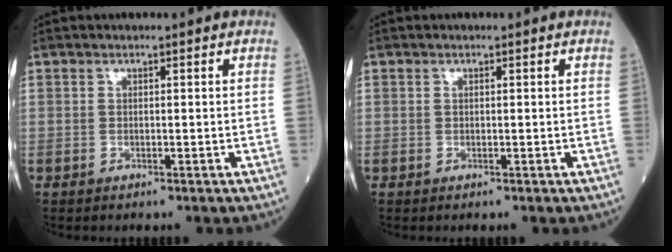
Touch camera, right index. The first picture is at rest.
{"total": 0.0}